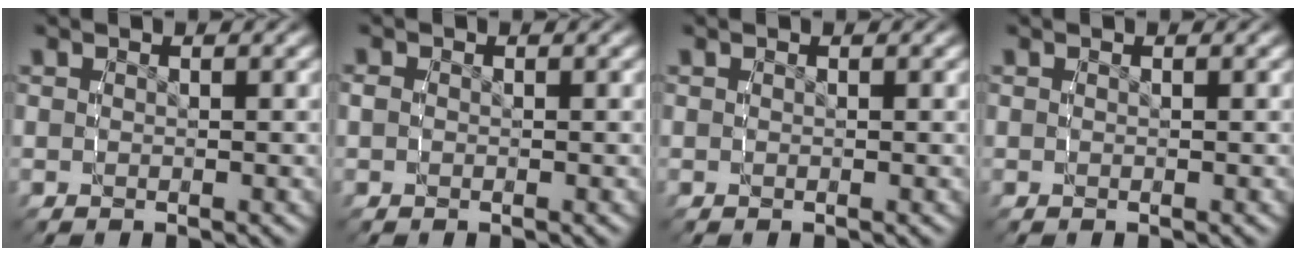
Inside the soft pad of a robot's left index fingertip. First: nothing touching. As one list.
[{"total": 0.8, "force": [-0.2, 0.6, 0.5], "torque": [-0.014, -0.001, -0.002]}, {"total": 0.0}, {"total": 0.0}]